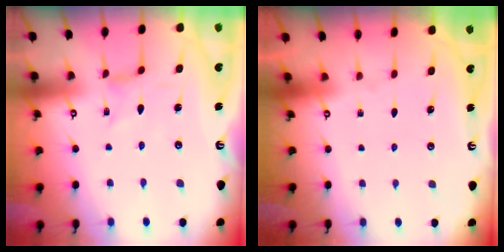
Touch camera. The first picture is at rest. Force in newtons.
{"total": 0.0}